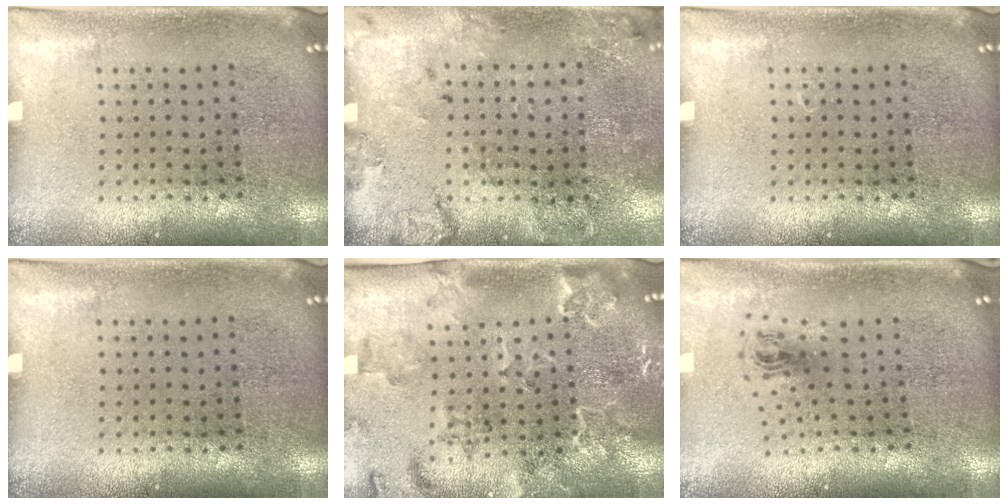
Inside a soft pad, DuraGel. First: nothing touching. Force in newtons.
{"total": 2.0, "press": 1.5, "slide": 1.2}
{"total": 0.0}
{"total": 0.0}
{"total": 2.2, "press": 2.2, "slide": 0.6}
{"total": 0.9, "press": 0.4, "slide": 0.8}